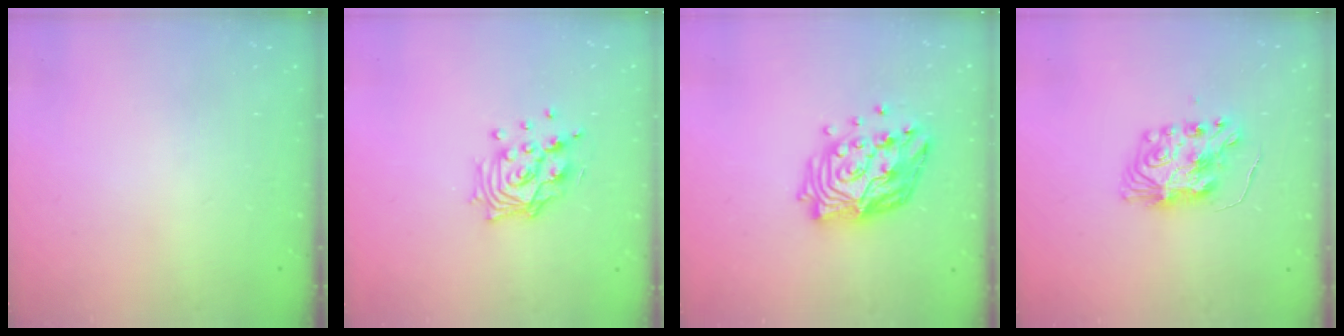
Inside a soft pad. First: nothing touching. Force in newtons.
{"total": 12.6, "press": 12.5, "slide": 1.7}
{"total": 16.5, "press": 16.4, "slide": 1.7}
{"total": 9.0, "press": 9.0, "slide": 0.9}